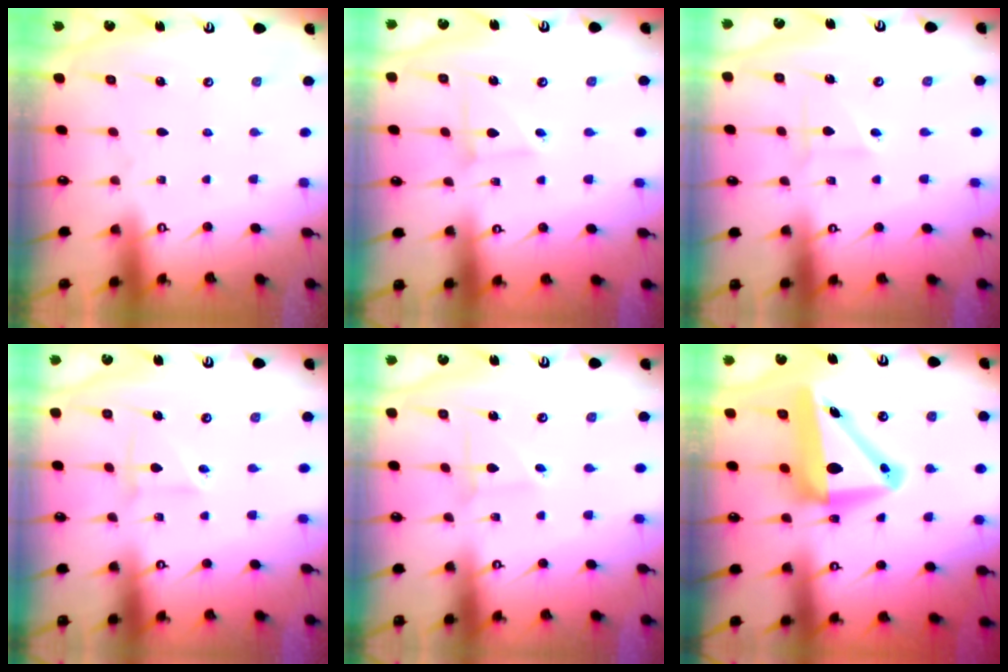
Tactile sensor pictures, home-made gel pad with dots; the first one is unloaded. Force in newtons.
{"total": 2.9, "press": 2.9, "slide": 0.3}
{"total": 2.3, "press": 2.2, "slide": 0.9}
{"total": 2.6, "press": 2.6, "slide": 0.5}
{"total": 2.3, "press": 2.3, "slide": 0.2}
{"total": 13.6, "press": 13.3, "slide": 2.6}